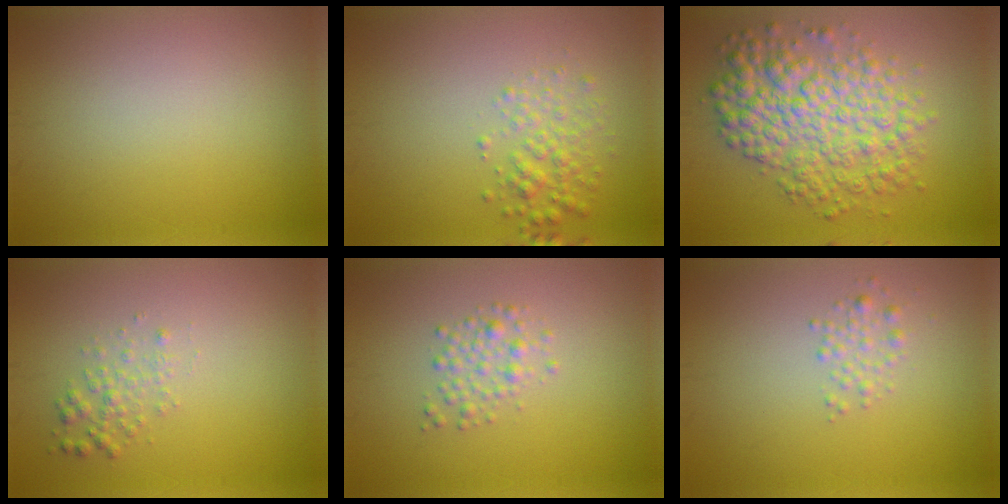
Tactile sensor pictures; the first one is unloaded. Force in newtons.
{"total": 2.4, "press": 2.4, "slide": 0.1}
{"total": 7.4, "press": 7.4, "slide": 0.0}
{"total": 1.7, "press": 1.7, "slide": 0.0}
{"total": 1.9, "press": 1.9, "slide": 0.0}
{"total": 1.4, "press": 1.4, "slide": 0.0}